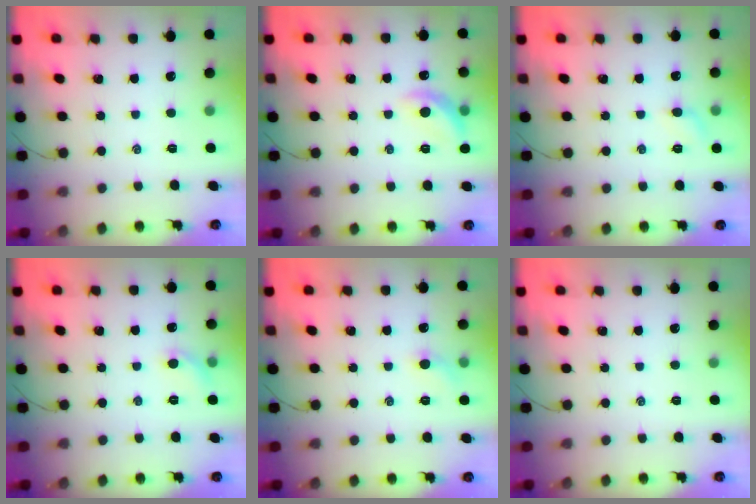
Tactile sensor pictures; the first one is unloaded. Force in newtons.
{"total": 9.3, "press": 9.2, "slide": 1.2}
{"total": 5.2, "press": 5.0, "slide": 1.3}
{"total": 5.2, "press": 5.0, "slide": 1.4}
{"total": 4.1, "press": 3.9, "slide": 1.2}
{"total": 0.0}